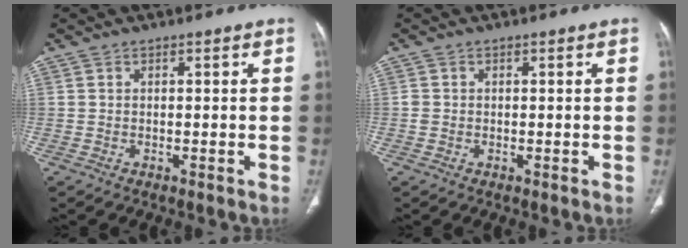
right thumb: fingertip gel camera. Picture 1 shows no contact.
{"total": 0.9, "force": [-0.1, 0.8, 0.4], "torque": [-0.007, 0.002, -0.002]}